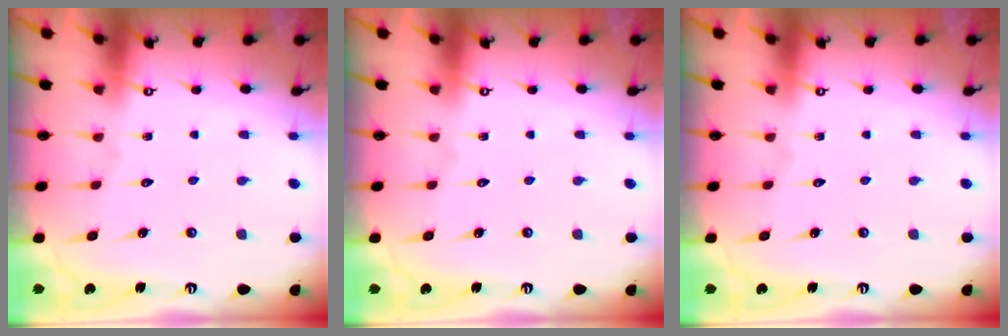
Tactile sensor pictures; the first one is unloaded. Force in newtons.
{"total": 0.0}
{"total": 0.0}